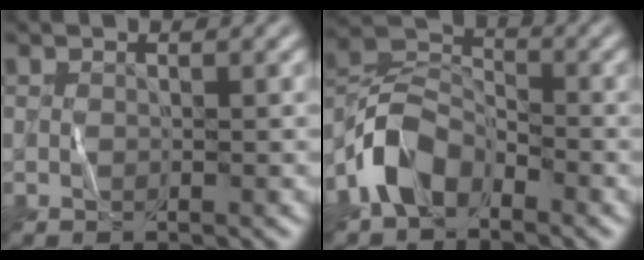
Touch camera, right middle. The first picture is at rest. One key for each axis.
{"total": 4.9, "fx": -3.1, "fy": 3.0, "fz": 2.4, "tx": -0.047, "ty": 0.008, "tz": -0.074}